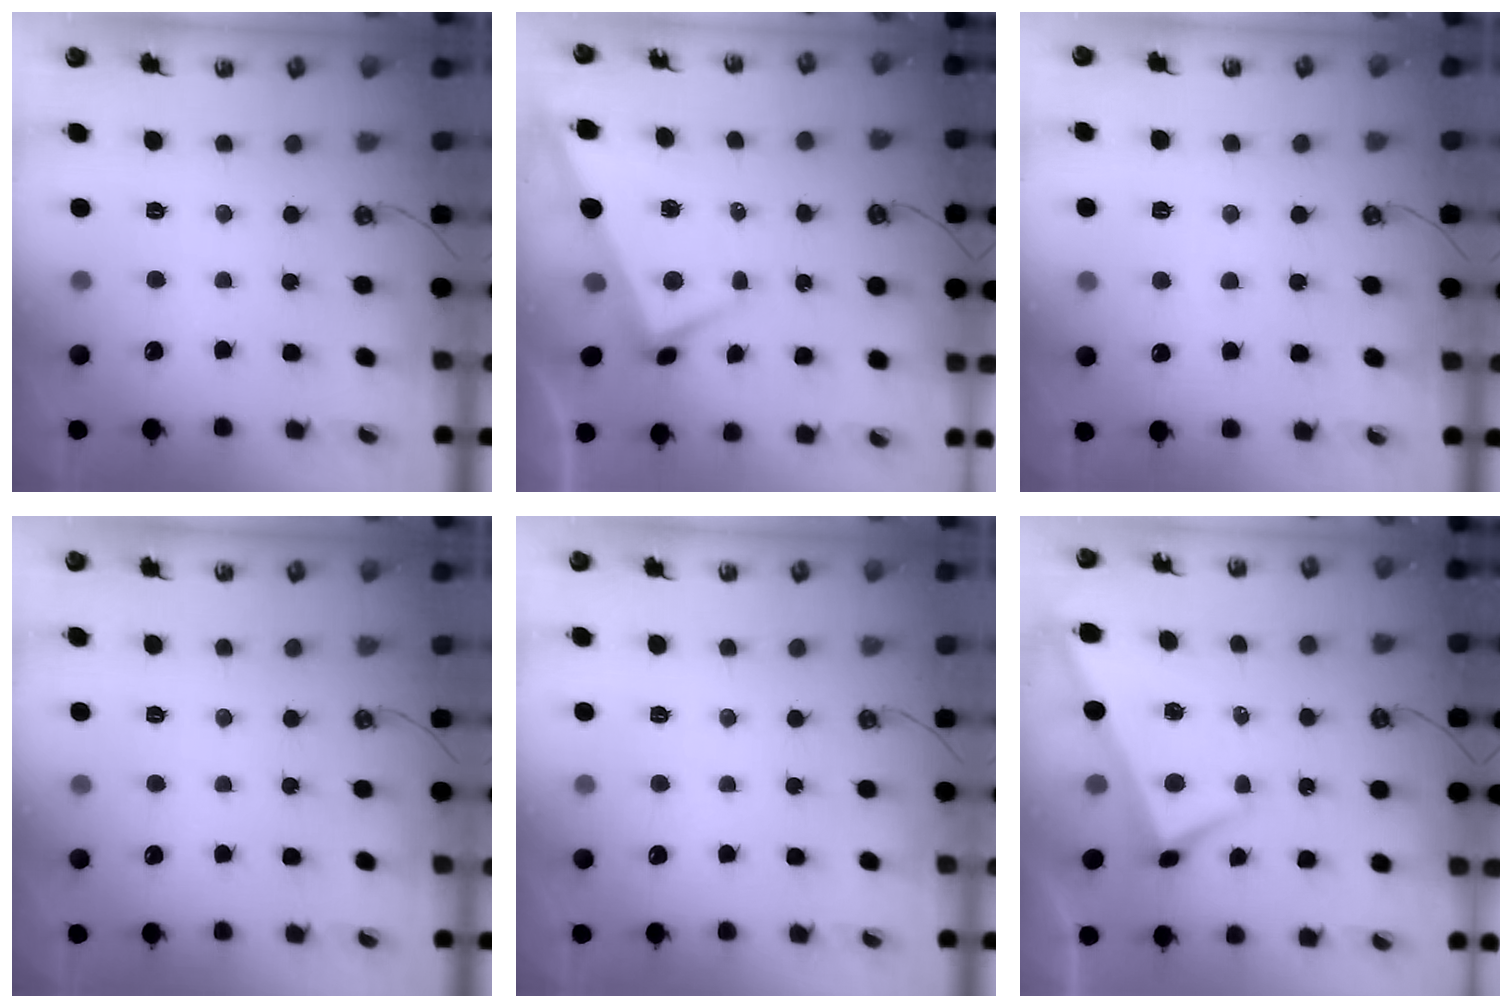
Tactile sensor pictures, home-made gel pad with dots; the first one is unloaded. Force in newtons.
{"total": 2.5, "press": 2.4, "slide": 0.7}
{"total": 5.3, "press": 5.2, "slide": 0.4}
{"total": 0.0}
{"total": 0.0}
{"total": 3.7, "press": 3.6, "slide": 0.7}